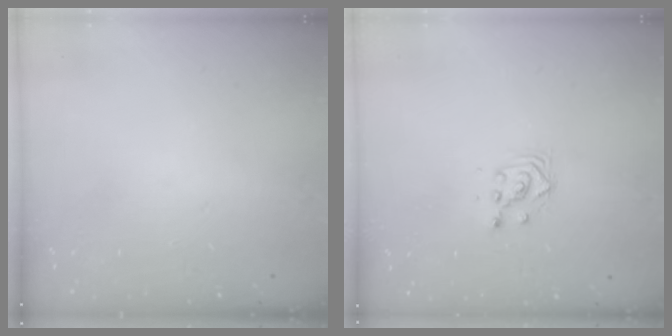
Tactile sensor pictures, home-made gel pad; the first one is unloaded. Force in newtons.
{"total": 2.8, "press": 2.8, "slide": 0.1}